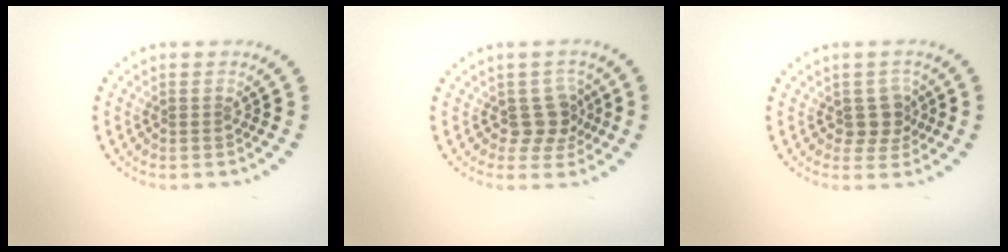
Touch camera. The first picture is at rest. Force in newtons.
{"total": 2.7, "press": 2.1, "slide": 1.7}
{"total": 2.3, "press": 1.9, "slide": 1.4}